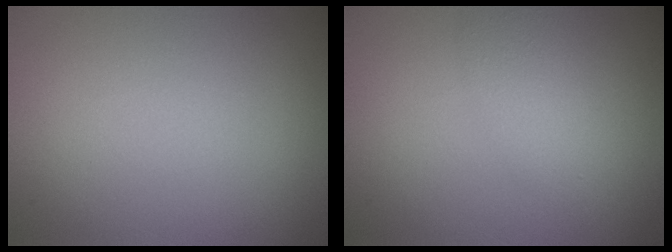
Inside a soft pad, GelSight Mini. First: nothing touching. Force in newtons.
{"total": 2.1, "press": 2.1, "slide": 0.0}